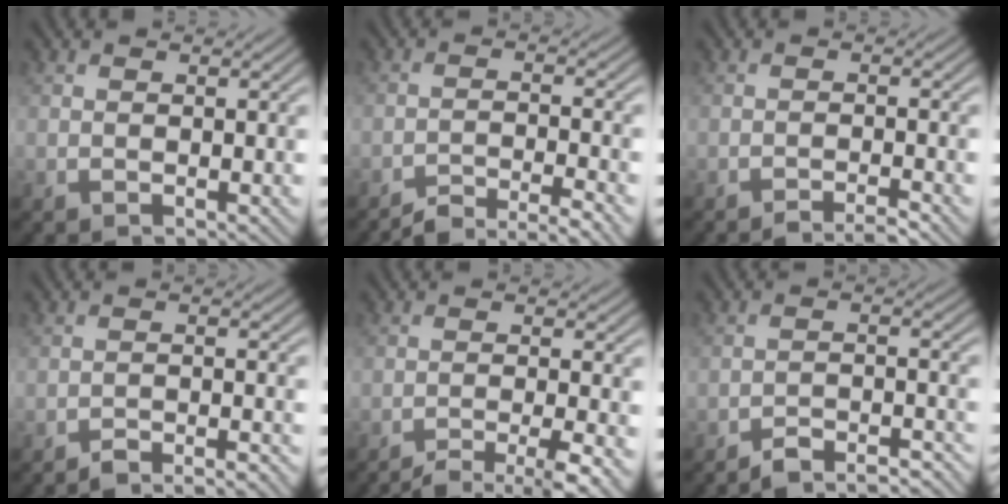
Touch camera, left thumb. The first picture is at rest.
{"total": 5.3, "force": [-4.4, 0.8, 2.9], "torque": [-0.048, 0.004, -0.074]}
{"total": 2.4, "force": [-1.9, 0.1, 1.4], "torque": [-0.013, 0.006, -0.041]}
{"total": 3.3, "force": [-3.0, 0.3, 1.5], "torque": [-0.018, 0.009, -0.054]}
{"total": 5.8, "force": [-4.2, 0.8, 3.9], "torque": [-0.058, 0.008, -0.074]}
{"total": 5.7, "force": [-5.1, 0.9, 2.3], "torque": [-0.036, 0.007, -0.081]}